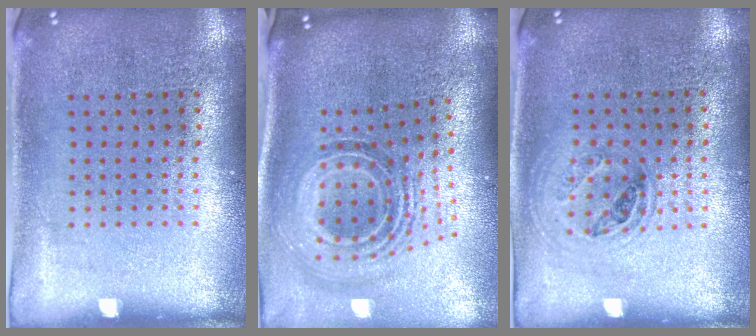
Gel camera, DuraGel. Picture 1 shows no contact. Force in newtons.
{"total": 1.9, "press": 1.3, "slide": 1.3}
{"total": 1.0, "press": 0.9, "slide": 0.3}